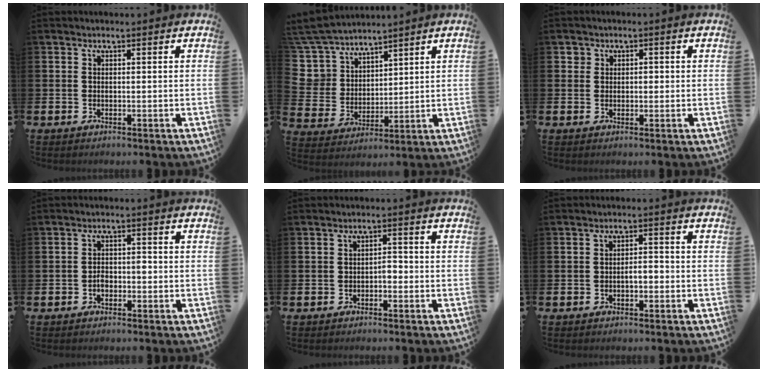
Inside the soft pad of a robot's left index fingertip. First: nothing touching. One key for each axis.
{"total": 7.1, "fx": 6.0, "fy": 3.7, "fz": 0.1, "tx": -0.052, "ty": -0.038, "tz": 0.114}
{"total": 1.4, "fx": 0.3, "fy": 1.3, "fz": 0.5, "tx": 0.008, "ty": 0.001, "tz": 0.000}
{"total": 1.8, "fx": -0.7, "fy": 1.2, "fz": 1.2, "tx": -0.006, "ty": -0.003, "tz": -0.019}
{"total": 1.5, "fx": -0.8, "fy": 0.8, "fz": 0.9, "tx": -0.012, "ty": 0.000, "tz": -0.020}
{"total": 2.0, "fx": -0.7, "fy": 1.0, "fz": 1.6, "tx": -0.022, "ty": 0.003, "tz": -0.018}